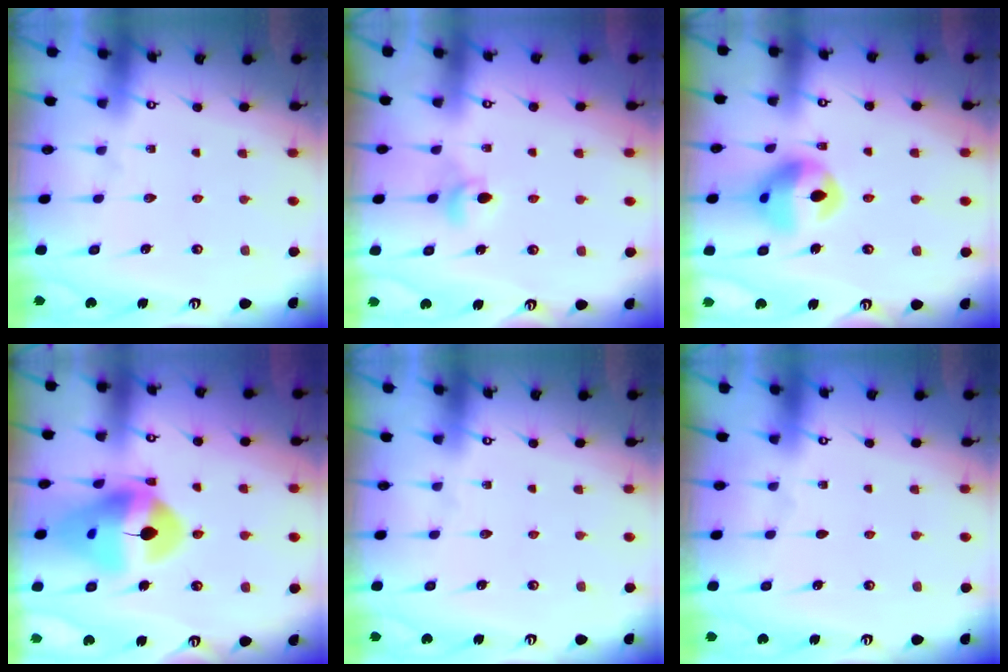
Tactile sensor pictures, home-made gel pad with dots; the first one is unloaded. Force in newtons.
{"total": 5.1, "press": 5.1, "slide": 0.5}
{"total": 13.3, "press": 13.2, "slide": 1.6}
{"total": 17.0, "press": 16.8, "slide": 2.1}
{"total": 0.0}
{"total": 0.0}